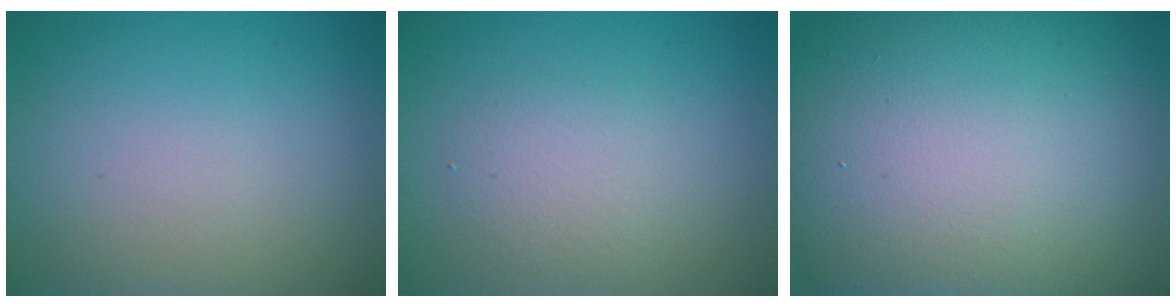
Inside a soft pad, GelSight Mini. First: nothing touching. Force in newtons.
{"total": 2.3, "press": 2.3, "slide": 0.1}
{"total": 20.5, "press": 20.4, "slide": 1.2}